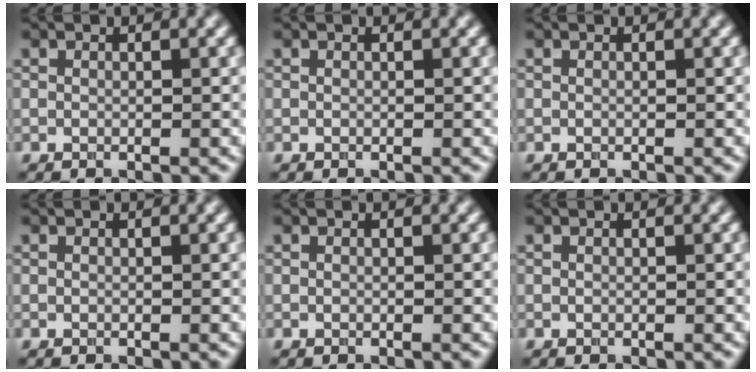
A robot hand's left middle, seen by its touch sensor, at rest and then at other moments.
{"total": 0.0}
{"total": 0.0}
{"total": 0.0}
{"total": 0.0}
{"total": 0.0}